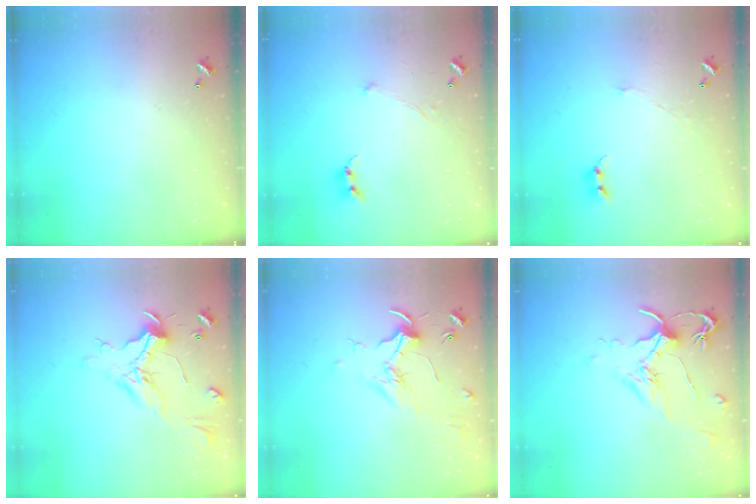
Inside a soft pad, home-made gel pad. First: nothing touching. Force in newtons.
{"total": 0.0}
{"total": 1.1, "press": 1.1, "slide": 0.4}
{"total": 1.1, "press": 0.5, "slide": 1.0}
{"total": 1.7, "press": 1.5, "slide": 0.7}
{"total": 1.9, "press": 1.9, "slide": 0.6}